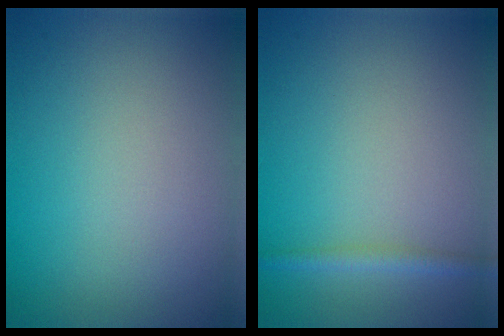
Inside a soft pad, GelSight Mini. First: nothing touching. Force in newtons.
{"total": 1.5, "press": 1.5, "slide": 0.0}